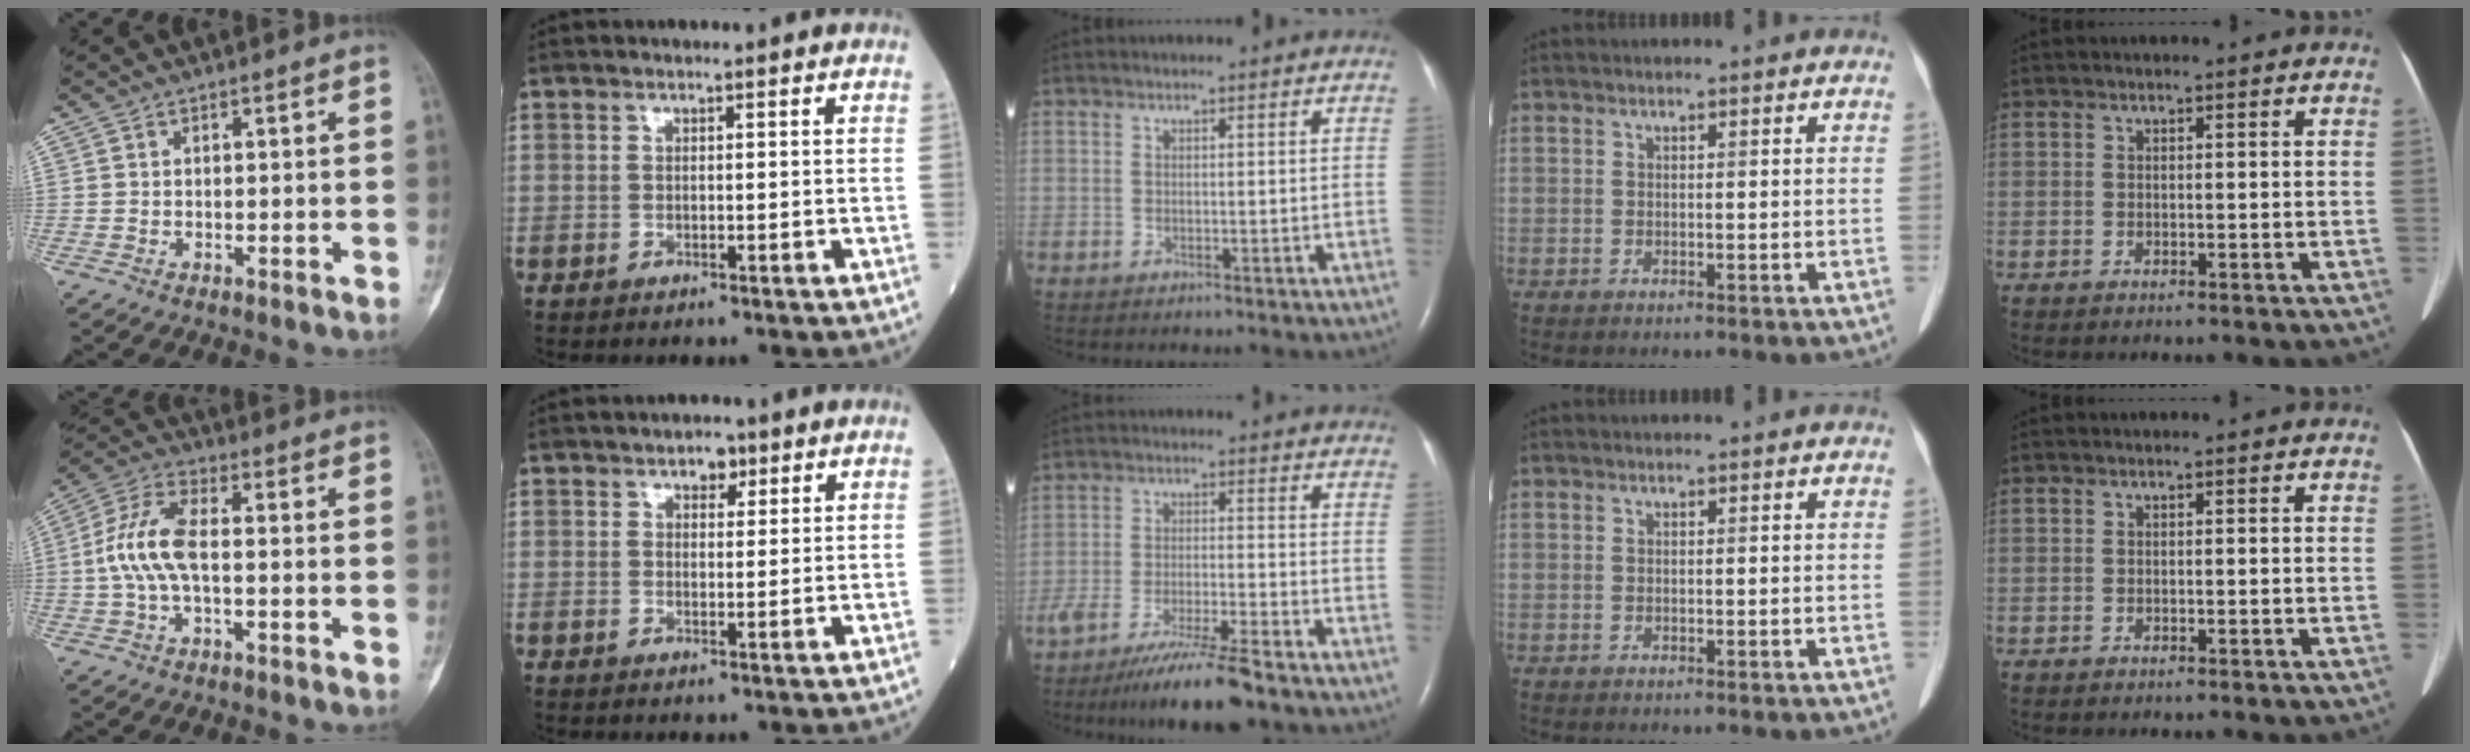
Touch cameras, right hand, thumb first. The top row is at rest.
{"thumb": {"total": 9.7, "force": [-0.5, 4.4, 8.6], "torque": [-0.193, 0.030, -0.015]}, "index": {"total": 2.5, "force": [1.5, 1.4, 1.5], "torque": [-0.017, 0.004, 0.020]}, "middle": {"total": 9.9, "force": [-7.8, 0.2, 6.1], "torque": [-0.098, -0.027, -0.131]}}